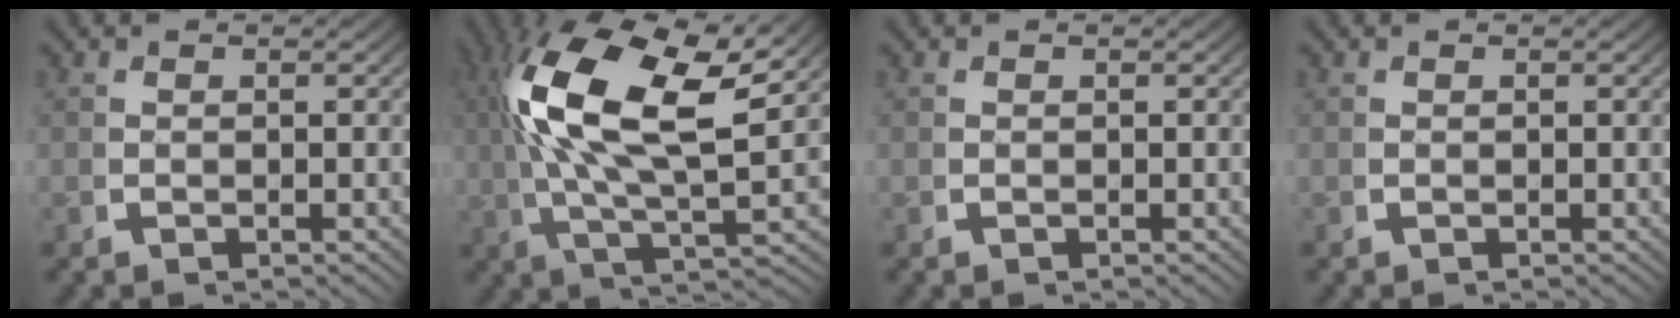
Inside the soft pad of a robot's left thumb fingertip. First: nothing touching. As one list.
[{"total": 13.2, "force": [2.9, 6.0, 11.4], "torque": [-0.226, -0.013, 0.054]}, {"total": 0.0}, {"total": 0.0}]